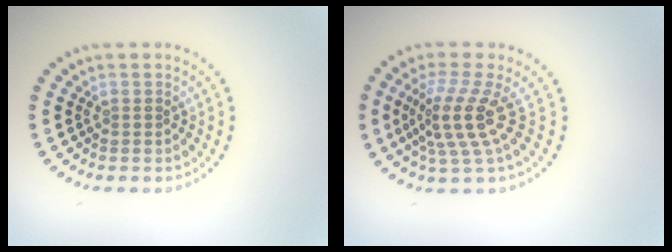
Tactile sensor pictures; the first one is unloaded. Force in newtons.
{"total": 4.1, "press": 2.8, "slide": 3.0}